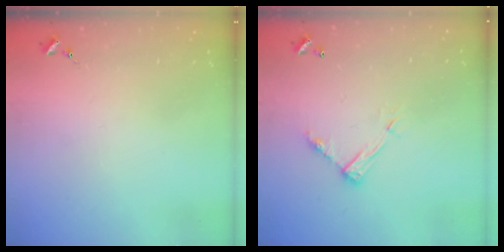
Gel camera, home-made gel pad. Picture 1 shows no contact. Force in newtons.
{"total": 9.2, "press": 9.2, "slide": 0.1}